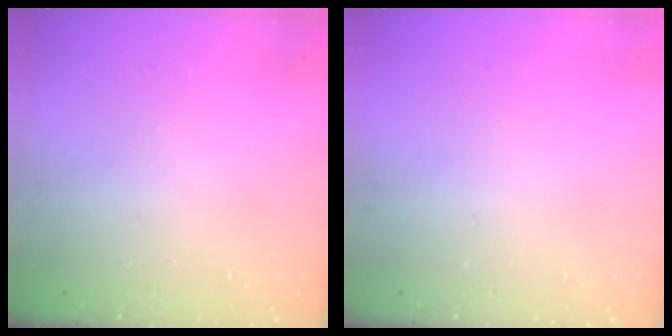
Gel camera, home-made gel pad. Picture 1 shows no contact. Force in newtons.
{"total": 0.0}